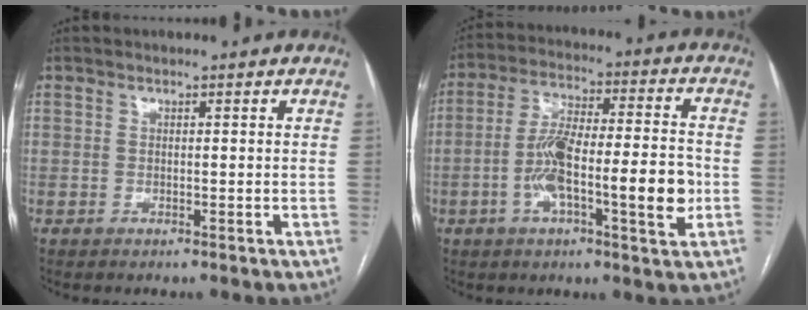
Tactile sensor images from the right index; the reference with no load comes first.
{"total": 14.5, "force": [-3.2, 2.8, 13.9], "torque": [-0.241, 0.015, -0.051]}